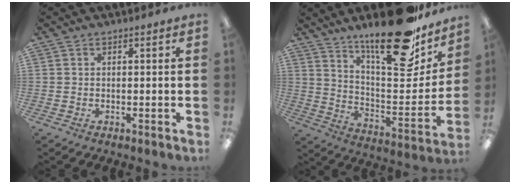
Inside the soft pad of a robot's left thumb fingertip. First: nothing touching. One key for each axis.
{"total": 25.6, "fx": 19.0, "fy": 7.8, "fz": 15.2, "tx": -0.215, "ty": -0.131, "tz": 0.311}